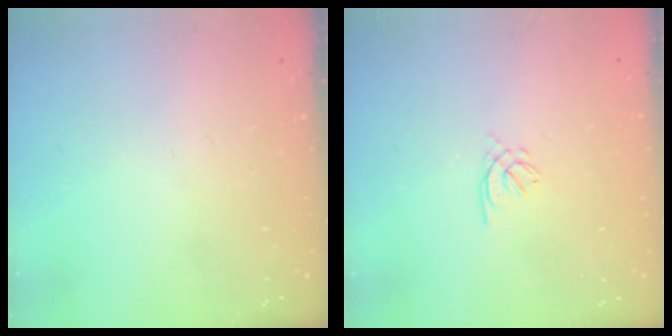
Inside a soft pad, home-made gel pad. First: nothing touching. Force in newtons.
{"total": 1.2, "press": 1.0, "slide": 0.5}